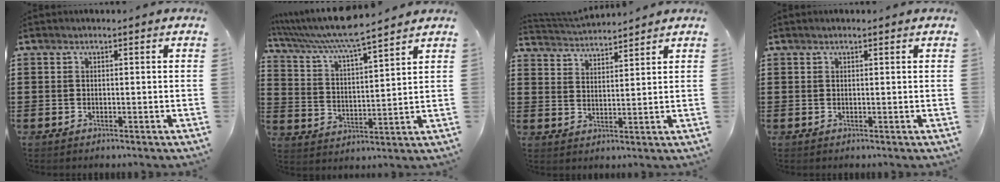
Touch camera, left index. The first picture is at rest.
{"total": 7.3, "force": [6.6, -0.6, 3.1], "torque": [-0.085, -0.040, 0.112]}
{"total": 3.3, "force": [3.3, -0.1, -0.2], "torque": [-0.011, -0.018, 0.057]}
{"total": 0.6, "force": [0.4, 0.0, 0.4], "torque": [-0.008, 0.001, 0.008]}